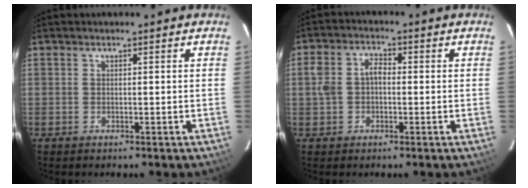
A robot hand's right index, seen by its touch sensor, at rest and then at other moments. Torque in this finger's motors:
{"motor_torque": [0.12, -0.10, 0.15, 0.05]}